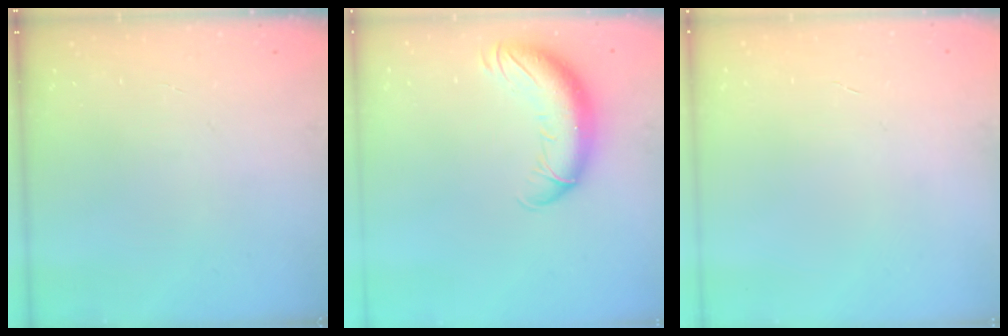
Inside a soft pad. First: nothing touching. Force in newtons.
{"total": 13.4, "press": 13.0, "slide": 3.2}
{"total": 0.0}